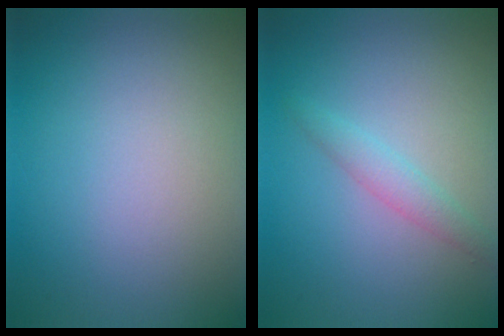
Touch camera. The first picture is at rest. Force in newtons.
{"total": 1.7, "press": 1.7, "slide": 0.1}